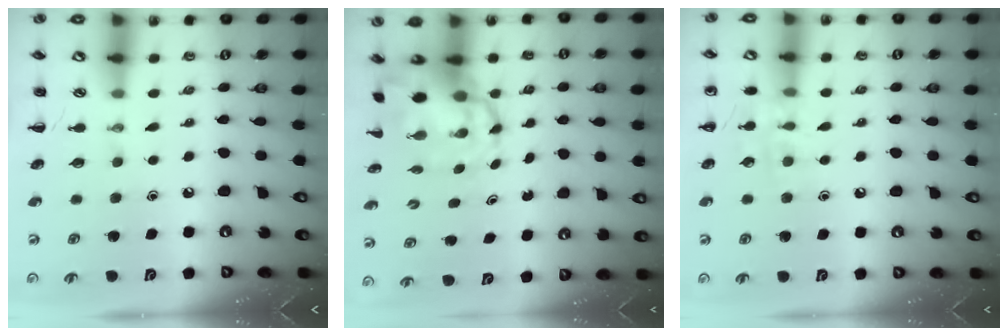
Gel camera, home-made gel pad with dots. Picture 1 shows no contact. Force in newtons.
{"total": 7.5, "press": 7.3, "slide": 1.6}
{"total": 7.3, "press": 7.2, "slide": 1.6}